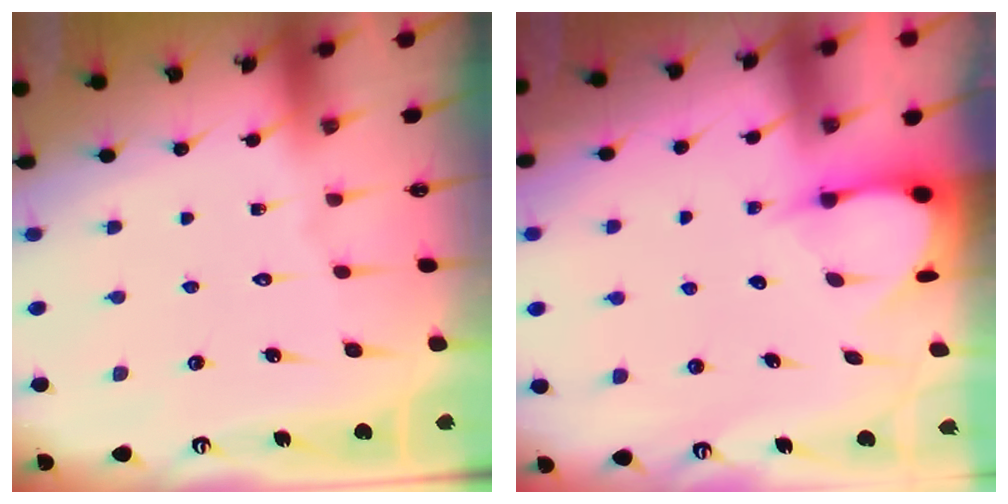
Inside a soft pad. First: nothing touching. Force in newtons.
{"total": 3.5, "press": 3.4, "slide": 0.3}